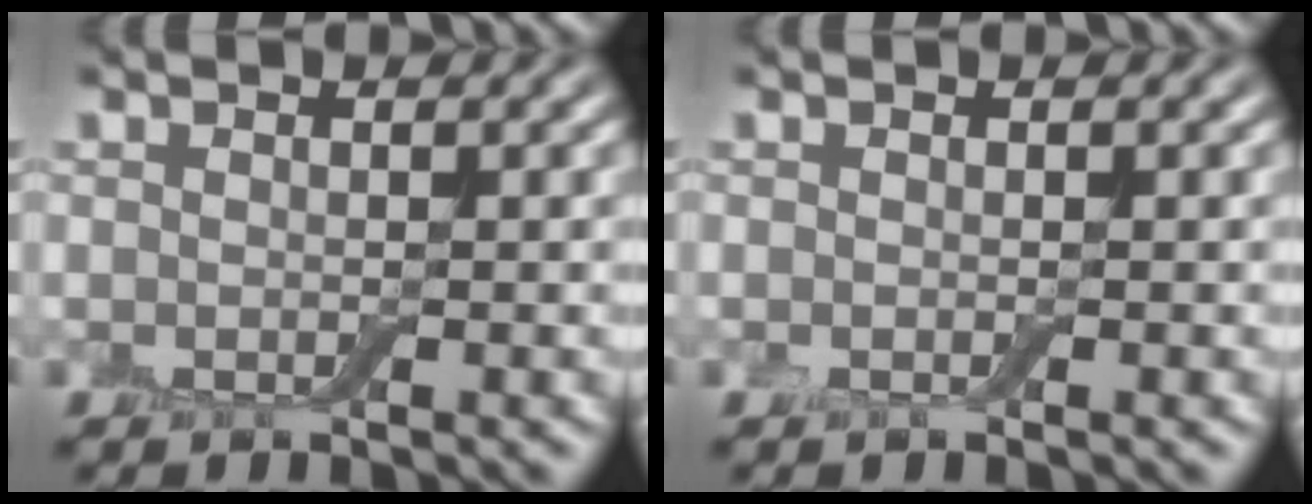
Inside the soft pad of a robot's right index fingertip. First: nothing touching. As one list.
[{"total": 0.0}]